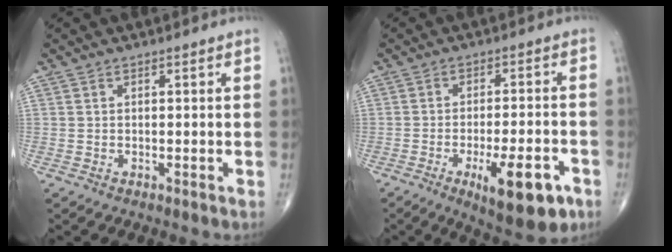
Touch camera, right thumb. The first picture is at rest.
{"total": 13.0, "force": [-5.9, 4.2, 10.8], "torque": [-0.147, 0.015, -0.077]}